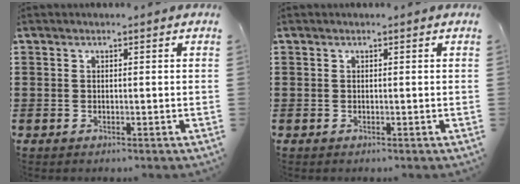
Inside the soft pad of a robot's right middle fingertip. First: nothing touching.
{"total": 0.0}